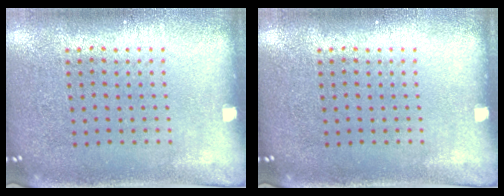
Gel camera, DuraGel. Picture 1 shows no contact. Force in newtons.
{"total": 0.0}